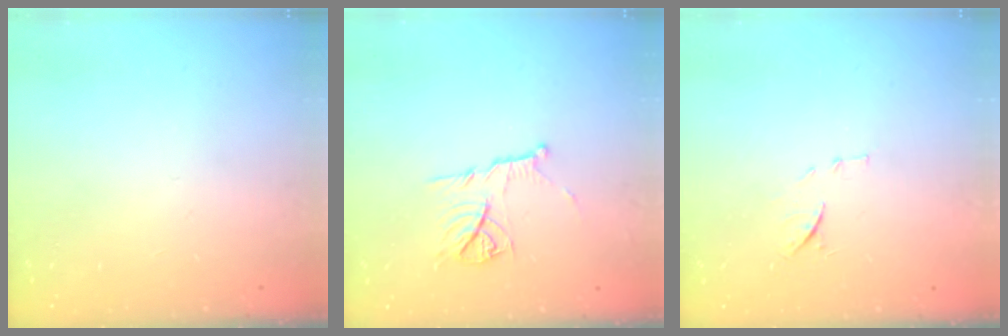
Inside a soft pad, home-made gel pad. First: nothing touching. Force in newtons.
{"total": 10.3, "press": 10.3, "slide": 0.1}
{"total": 8.5, "press": 8.4, "slide": 1.0}